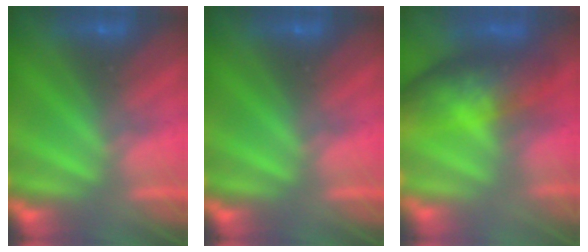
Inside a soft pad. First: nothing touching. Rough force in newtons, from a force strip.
{"total": 0.0}
{"total": 6.0}